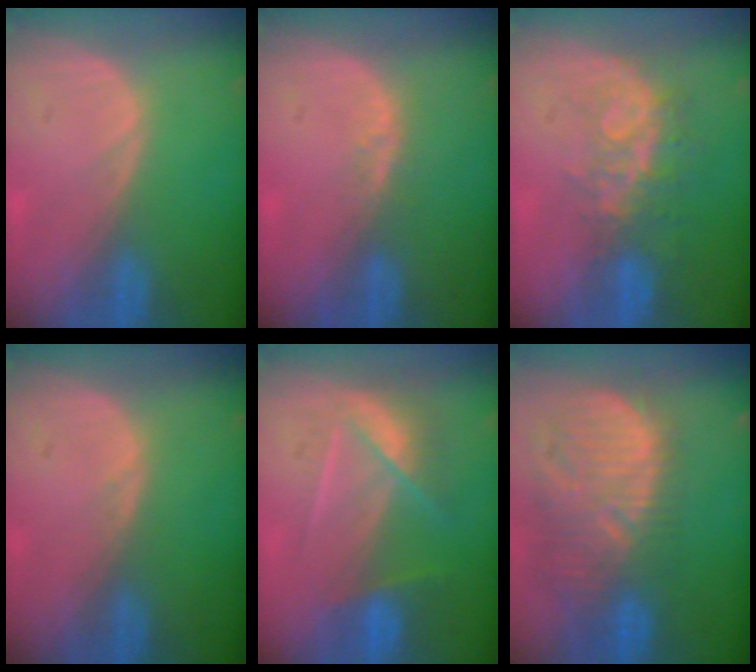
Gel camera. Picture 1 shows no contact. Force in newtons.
{"total": 1.9, "press": 1.4, "slide": 1.3}
{"total": 8.5, "press": 7.0, "slide": 4.8}
{"total": 0.5, "press": 0.5, "slide": 0.0}
{"total": 7.3, "press": 6.4, "slide": 3.5}
{"total": 12.8, "press": 11.3, "slide": 6.0}